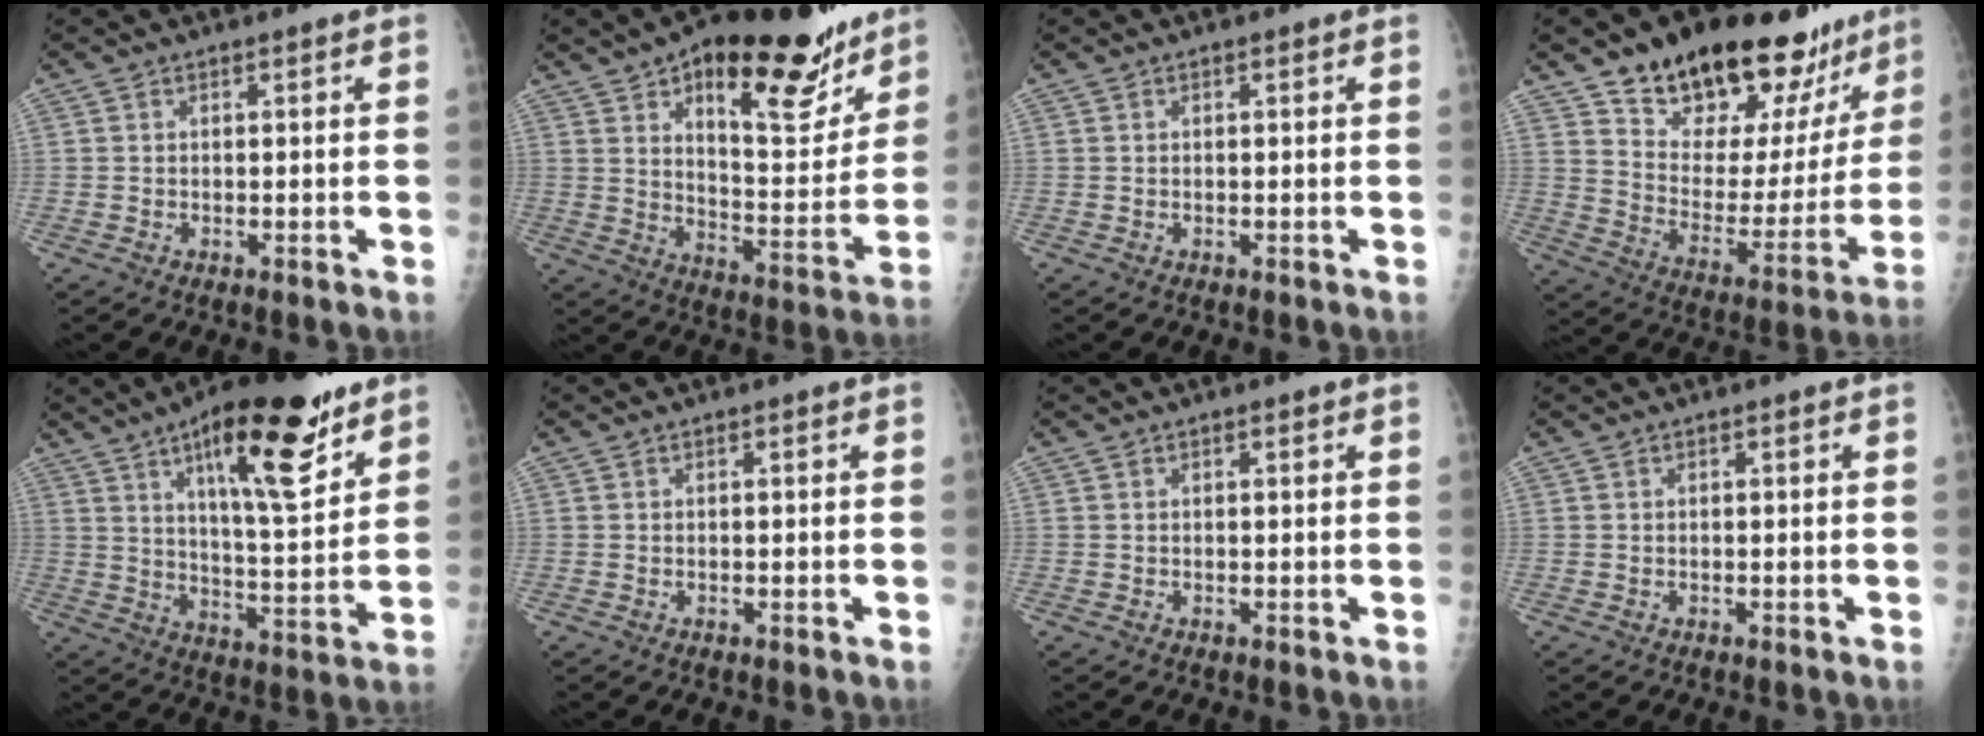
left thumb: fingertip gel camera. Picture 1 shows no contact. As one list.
[{"total": 24.9, "force": [15.2, 9.8, 17.0], "torque": [-0.194, -0.062, 0.227]}, {"total": 0.0}, {"total": 26.0, "force": [19.9, 11.6, 12.1], "torque": [-0.135, -0.097, 0.296]}, {"total": 20.8, "force": [11.9, 6.0, 15.9], "torque": [-0.215, -0.059, 0.188]}, {"total": 0.0}, {"total": 0.5, "force": [0.3, 0.2, 0.4], "torque": [-0.009, -0.001, 0.004]}, {"total": 0.0}]